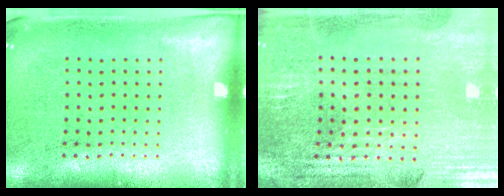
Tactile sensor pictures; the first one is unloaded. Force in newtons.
{"total": 2.9, "press": 2.8, "slide": 0.5}